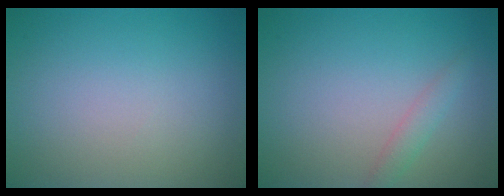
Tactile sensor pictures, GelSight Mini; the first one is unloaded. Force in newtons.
{"total": 1.3, "press": 1.3, "slide": 0.1}